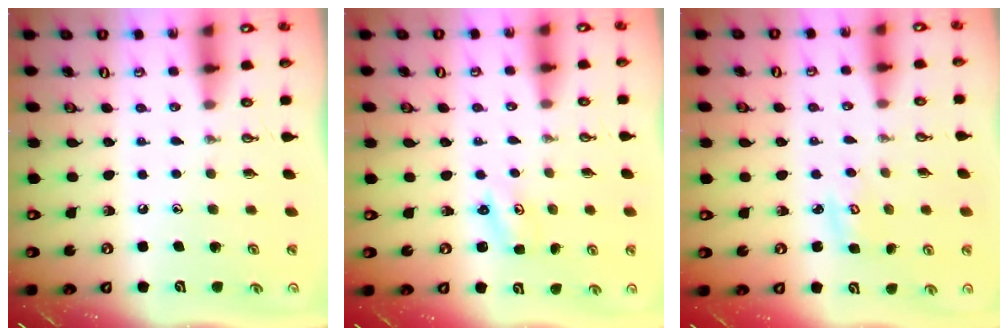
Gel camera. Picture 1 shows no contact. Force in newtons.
{"total": 1.7, "press": 1.7, "slide": 0.3}
{"total": 2.8, "press": 2.8, "slide": 0.1}